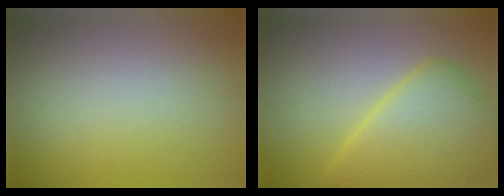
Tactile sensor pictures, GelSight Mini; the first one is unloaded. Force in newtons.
{"total": 6.8, "press": 6.8, "slide": 0.2}